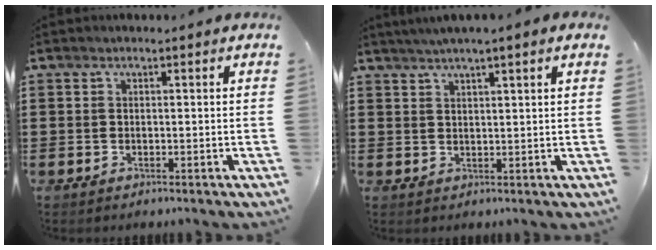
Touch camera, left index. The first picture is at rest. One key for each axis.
{"total": 2.1, "fx": 1.8, "fy": -0.3, "fz": 1.1, "tx": -0.025, "ty": 0.001, "tz": 0.034}